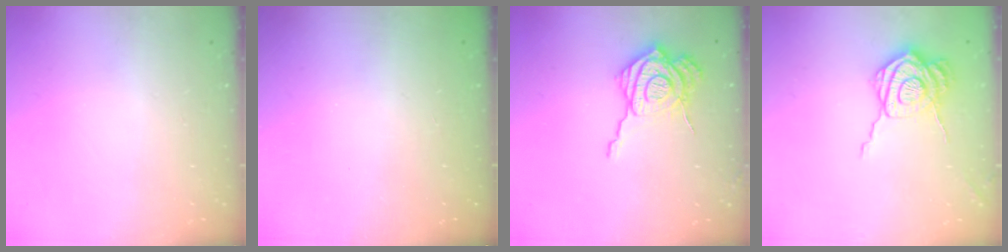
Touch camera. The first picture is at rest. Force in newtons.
{"total": 2.5, "press": 2.4, "slide": 0.8}
{"total": 15.0, "press": 14.8, "slide": 1.8}
{"total": 12.8, "press": 12.7, "slide": 1.2}